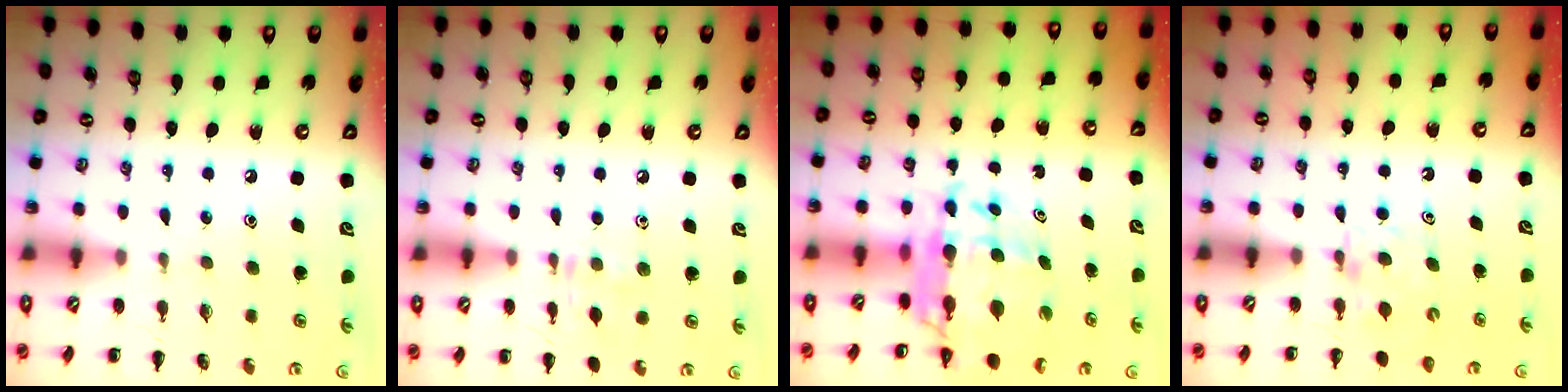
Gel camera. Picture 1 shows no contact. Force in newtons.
{"total": 6.8, "press": 6.6, "slide": 1.3}
{"total": 10.9, "press": 10.4, "slide": 3.4}
{"total": 4.4, "press": 4.3, "slide": 1.3}